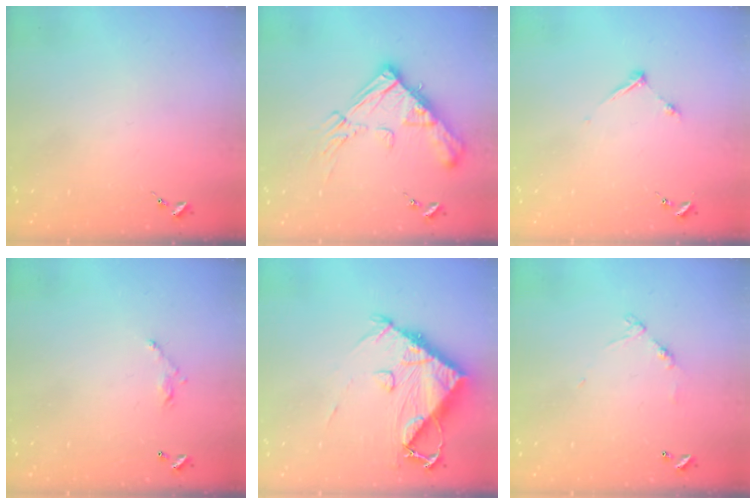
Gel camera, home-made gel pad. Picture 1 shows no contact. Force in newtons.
{"total": 17.3, "press": 17.2, "slide": 1.7}
{"total": 5.6, "press": 5.6, "slide": 0.6}
{"total": 6.0, "press": 6.0, "slide": 0.4}
{"total": 10.6, "press": 10.5, "slide": 1.0}
{"total": 6.7, "press": 6.6, "slide": 0.5}